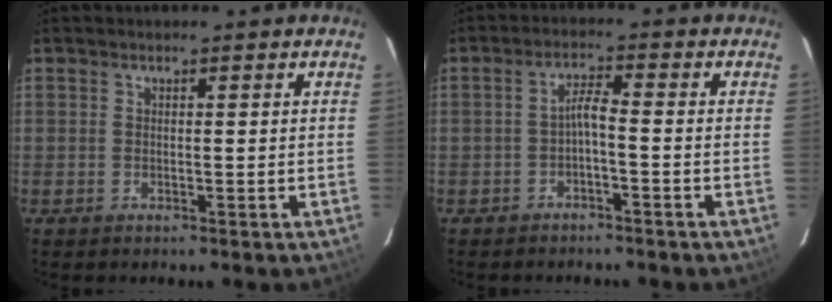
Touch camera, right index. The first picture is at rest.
{"total": 2.7, "force": [-1.6, 0.1, 2.2], "torque": [-0.048, 0.009, -0.029]}